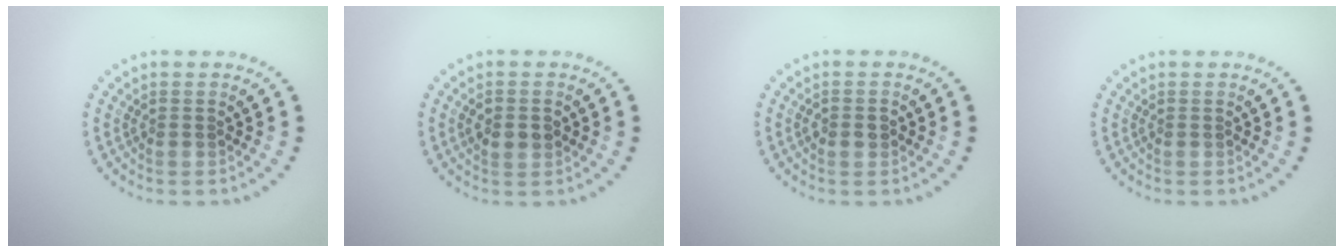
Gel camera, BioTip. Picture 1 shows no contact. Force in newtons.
{"total": 1.8, "press": 1.8, "slide": 0.1}
{"total": 1.6, "press": 1.6, "slide": 0.1}
{"total": 0.0}